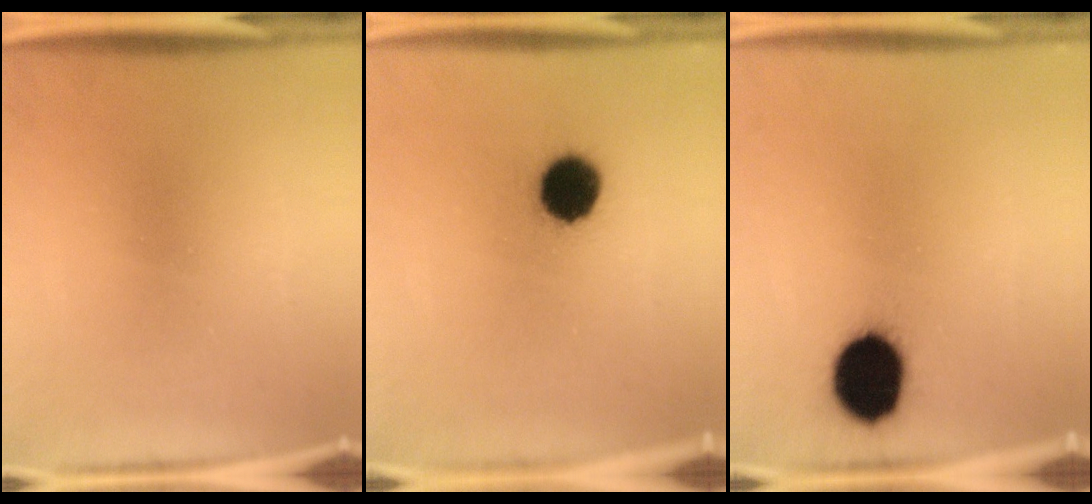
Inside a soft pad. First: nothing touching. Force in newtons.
{"total": 10.3}
{"total": 12.8}